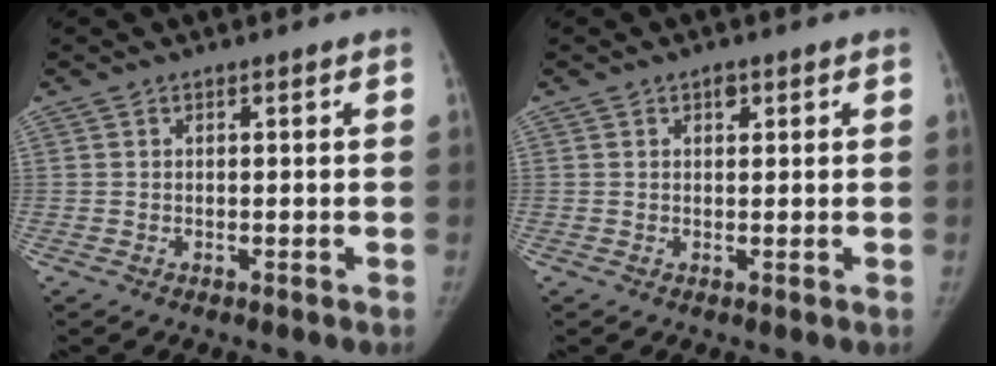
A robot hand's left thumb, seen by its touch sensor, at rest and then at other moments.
{"total": 1.4, "force": [0.7, 0.9, 0.8], "torque": [-0.001, 0.000, 0.006]}